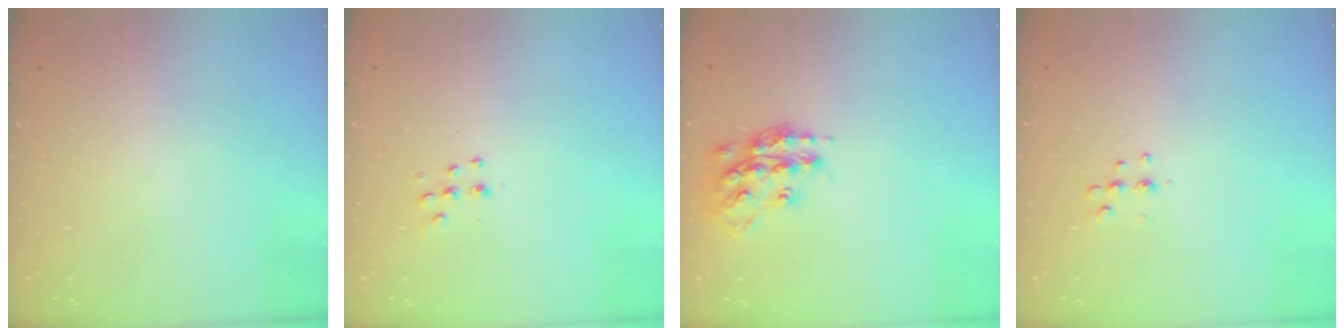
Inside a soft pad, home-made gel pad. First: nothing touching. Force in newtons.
{"total": 5.2, "press": 5.1, "slide": 1.0}
{"total": 16.1, "press": 16.1, "slide": 1.0}
{"total": 5.2, "press": 5.0, "slide": 1.1}